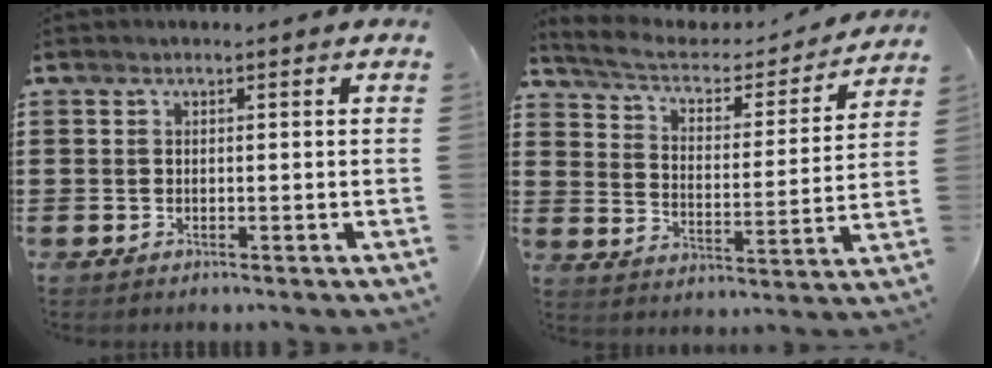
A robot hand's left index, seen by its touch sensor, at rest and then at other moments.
{"total": 4.9, "force": [4.3, 1.3, 2.1], "torque": [-0.064, -0.030, 0.067]}